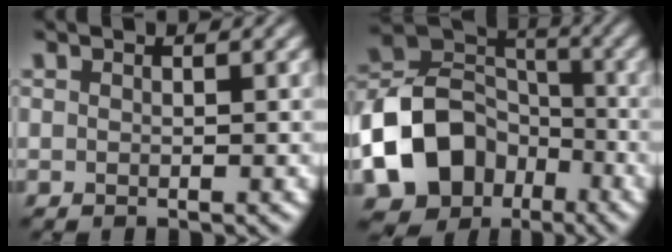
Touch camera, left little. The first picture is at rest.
{"total": 11.6, "force": [-4.8, 8.8, 5.9], "torque": [-0.134, 0.002, -0.094]}